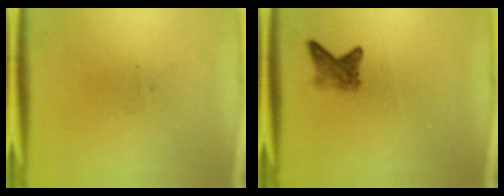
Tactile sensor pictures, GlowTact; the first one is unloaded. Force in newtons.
{"total": 2.3}